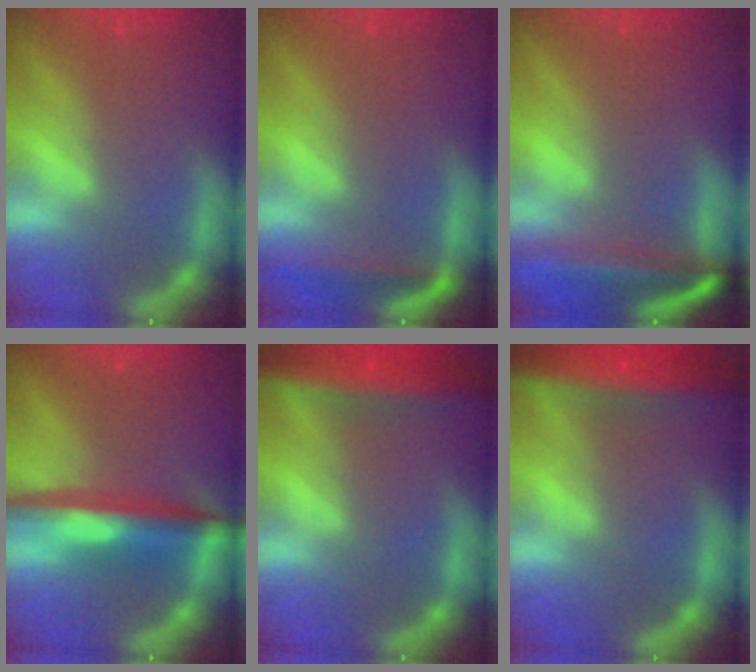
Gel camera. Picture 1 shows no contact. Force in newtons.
{"total": 3.0}
{"total": 9.0}
{"total": 6.5}
{"total": 8.0}
{"total": 9.6}